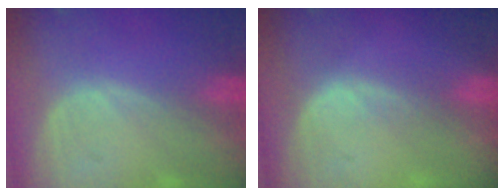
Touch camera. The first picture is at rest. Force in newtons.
{"total": 2.0, "press": 1.1, "slide": 1.7}